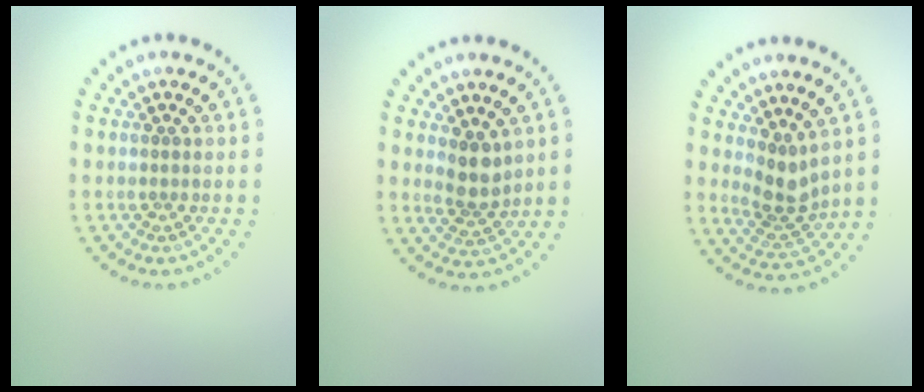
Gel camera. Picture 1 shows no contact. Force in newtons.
{"total": 2.6, "press": 2.1, "slide": 1.5}
{"total": 2.8, "press": 2.1, "slide": 1.8}